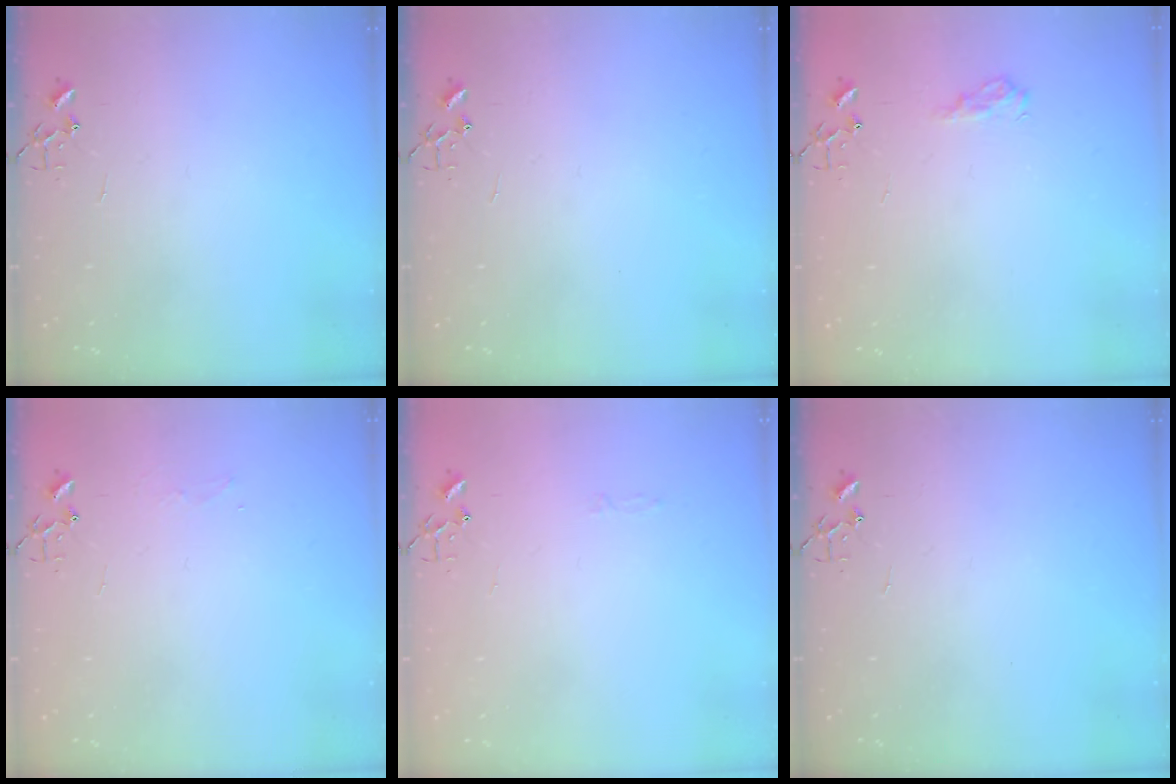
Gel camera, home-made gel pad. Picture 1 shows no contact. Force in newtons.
{"total": 0.0}
{"total": 8.2, "press": 8.2, "slide": 0.9}
{"total": 3.8, "press": 3.8, "slide": 0.4}
{"total": 2.8, "press": 2.8, "slide": 0.4}
{"total": 0.0}